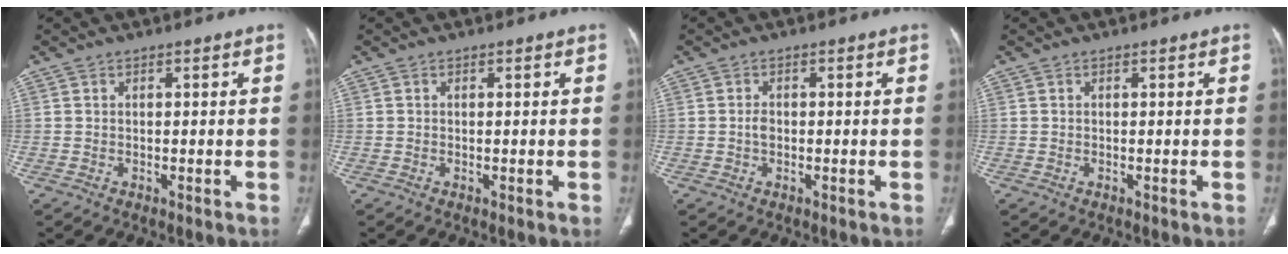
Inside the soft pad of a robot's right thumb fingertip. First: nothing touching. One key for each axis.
{"total": 0.0}
{"total": 1.4, "fx": -0.2, "fy": 1.0, "fz": 1.0, "tx": -0.017, "ty": 0.002, "tz": -0.005}
{"total": 0.0}